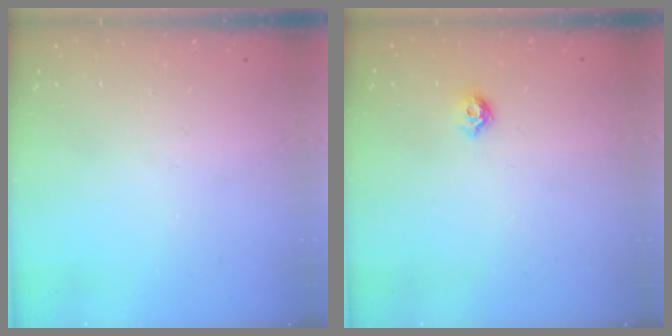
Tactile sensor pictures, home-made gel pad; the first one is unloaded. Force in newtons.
{"total": 5.1, "press": 5.0, "slide": 0.9}